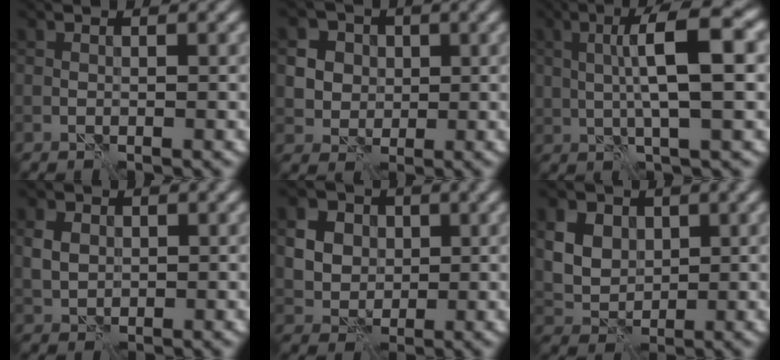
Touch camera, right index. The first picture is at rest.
{"total": 7.3, "force": [2.5, 6.4, 2.8], "torque": [-0.059, 0.023, 0.034]}
{"total": 7.0, "force": [1.1, 1.5, 6.7], "torque": [-0.117, 0.012, 0.016]}
{"total": 2.4, "force": [0.4, 2.0, 1.3], "torque": [-0.030, 0.002, 0.003]}
{"total": 9.9, "force": [3.4, 8.2, 4.3], "torque": [-0.088, 0.027, 0.047]}
{"total": 9.9, "force": [4.0, 7.6, 5.0], "torque": [-0.097, 0.029, 0.055]}